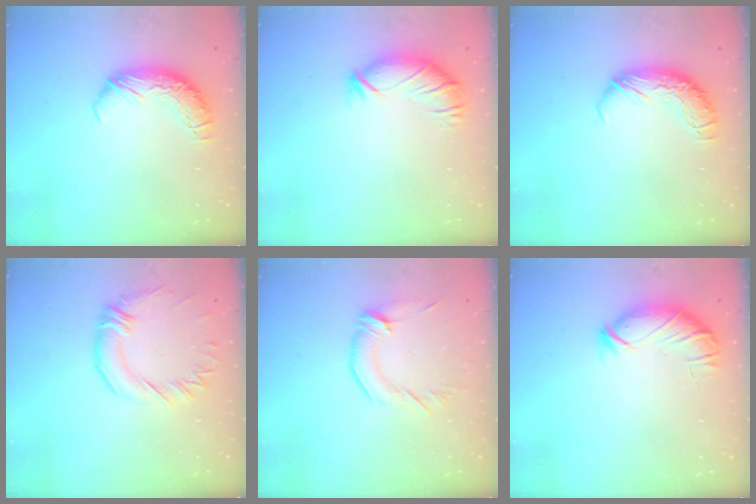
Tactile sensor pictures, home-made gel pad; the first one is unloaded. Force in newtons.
{"total": 3.0, "press": 2.5, "slide": 1.7}
{"total": 0.0}
{"total": 0.9, "press": 0.0, "slide": 0.9}
{"total": 0.9, "press": 0.7, "slide": 0.6}
{"total": 4.1, "press": 3.9, "slide": 1.1}